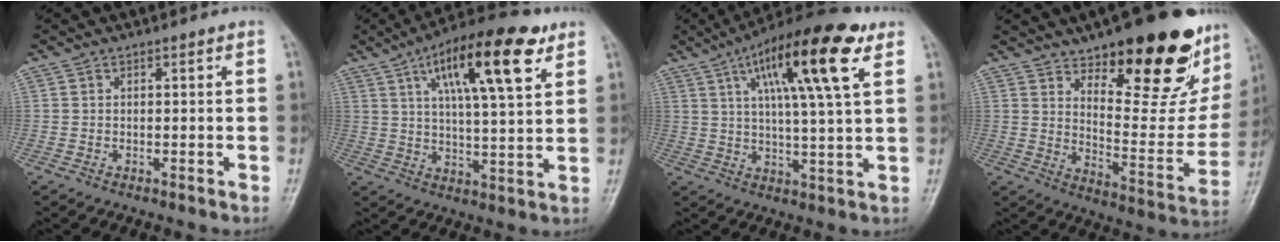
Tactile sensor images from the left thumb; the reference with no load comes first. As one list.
[{"total": 17.8, "force": [8.5, 5.2, 14.7], "torque": [-0.217, -0.017, 0.134]}, {"total": 17.9, "force": [8.0, 3.5, 15.7], "torque": [-0.245, -0.010, 0.126]}, {"total": 26.1, "force": [16.9, 9.7, 17.4], "torque": [-0.193, -0.095, 0.243]}]